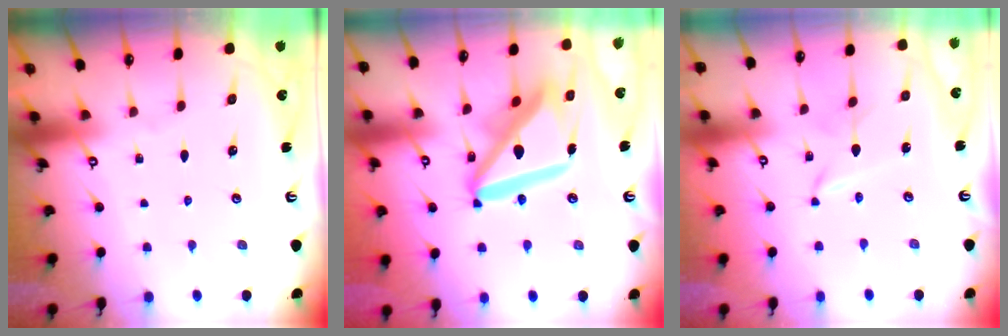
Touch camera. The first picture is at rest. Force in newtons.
{"total": 19.0, "press": 18.8, "slide": 2.4}
{"total": 2.1, "press": 2.1, "slide": 0.4}